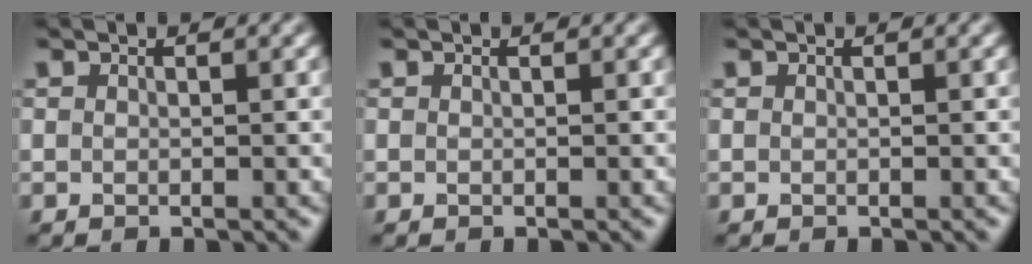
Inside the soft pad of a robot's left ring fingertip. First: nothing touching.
{"total": 0.0}
{"total": 0.0}